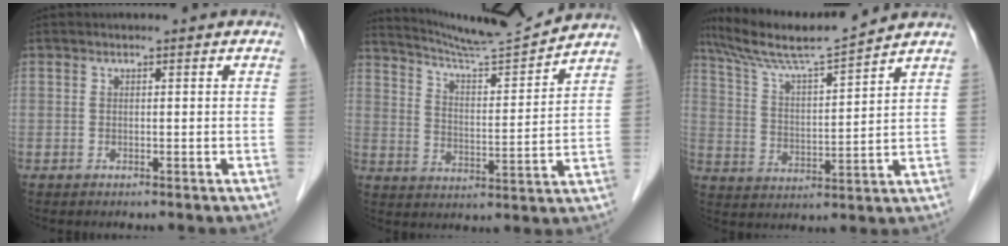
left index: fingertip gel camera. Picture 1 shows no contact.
{"total": 12.8, "force": [12.4, -1.2, 2.8], "torque": [-0.054, -0.013, 0.199]}
{"total": 11.8, "force": [10.9, -1.5, 4.3], "torque": [-0.089, 0.005, 0.198]}